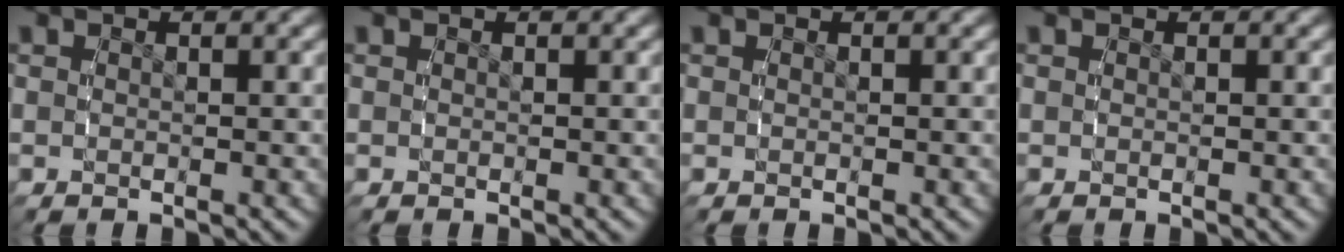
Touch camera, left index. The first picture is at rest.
{"total": 0.0}
{"total": 0.0}
{"total": 0.0}